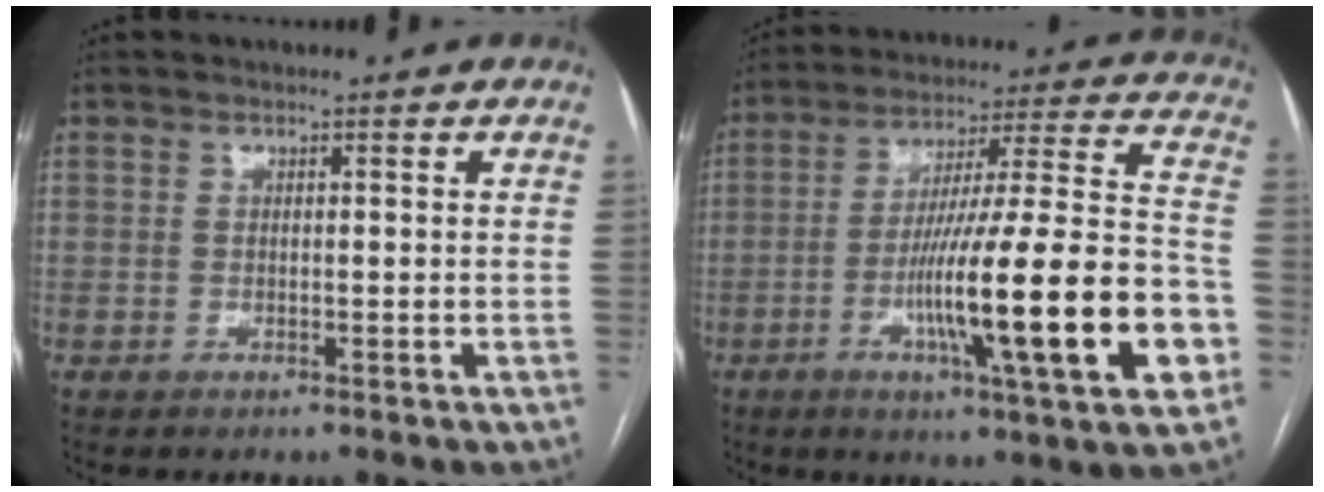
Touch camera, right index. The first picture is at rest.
{"total": 23.6, "force": [-7.1, 1.0, 22.5], "torque": [-0.329, -0.008, -0.113]}